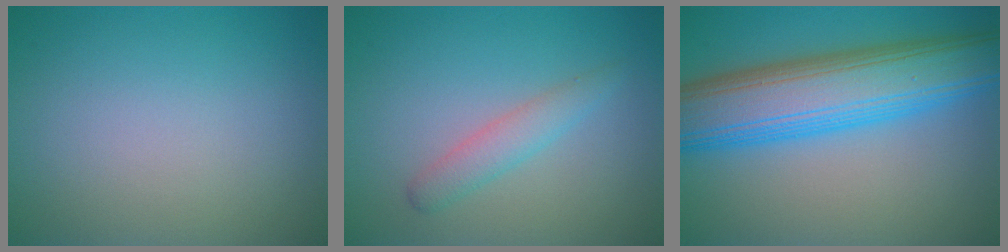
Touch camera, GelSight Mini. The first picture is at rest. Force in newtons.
{"total": 2.0, "press": 2.0, "slide": 0.0}
{"total": 10.7, "press": 10.7, "slide": 0.1}